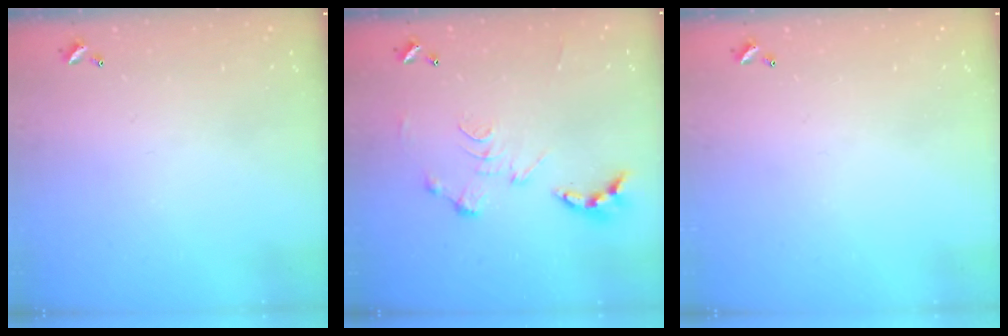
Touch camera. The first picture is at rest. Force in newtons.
{"total": 0.0}
{"total": 0.0}